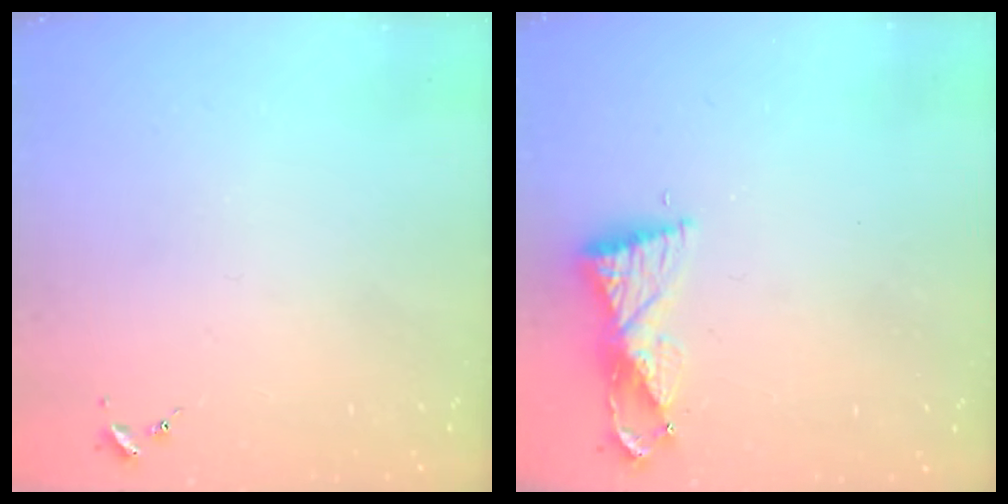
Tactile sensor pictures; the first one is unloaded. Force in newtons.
{"total": 7.4, "press": 7.3, "slide": 0.9}